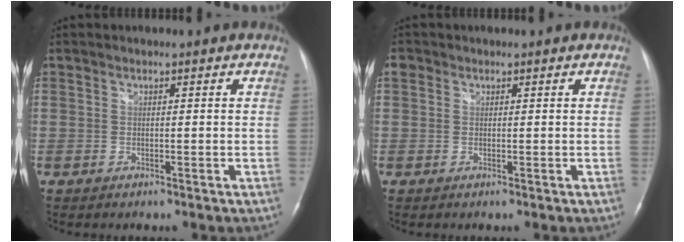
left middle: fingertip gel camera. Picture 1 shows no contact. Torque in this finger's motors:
{"motor_torque": [0.15, -0.03, -0.01, 0.02]}